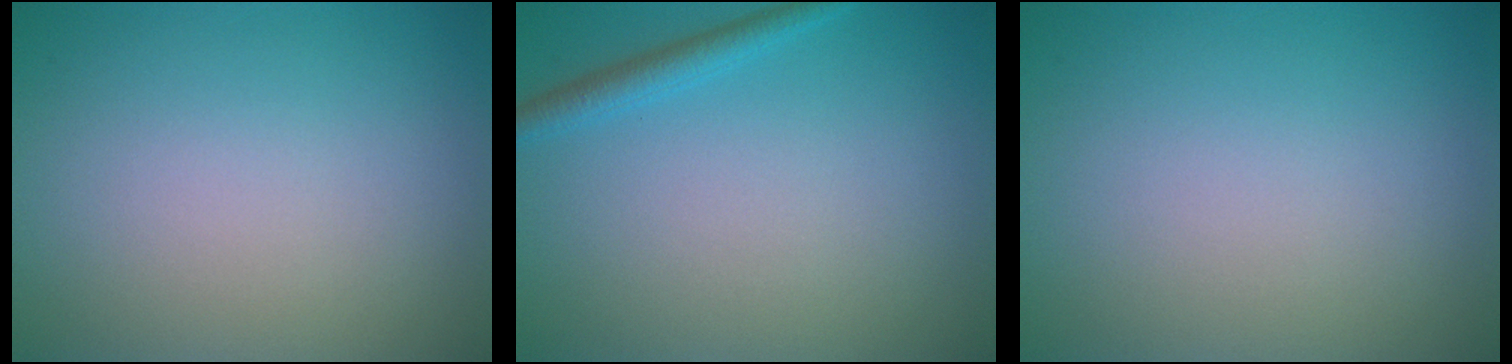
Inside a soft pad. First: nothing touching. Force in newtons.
{"total": 2.3, "press": 2.3, "slide": 0.0}
{"total": 0.0}